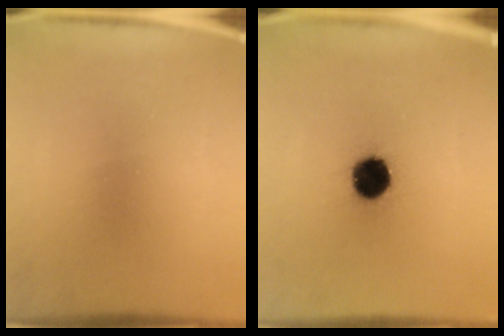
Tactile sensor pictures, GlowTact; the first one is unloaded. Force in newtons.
{"total": 12.3}